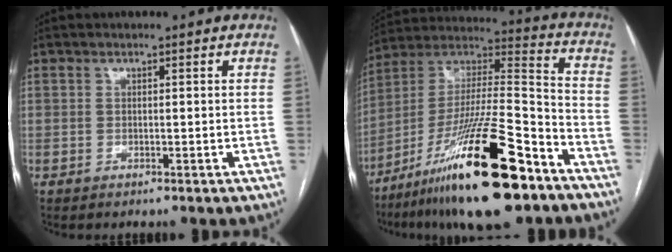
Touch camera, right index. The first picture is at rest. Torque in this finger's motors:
{"motor_torque": [1.45, -0.69, 0.96, 0.21]}